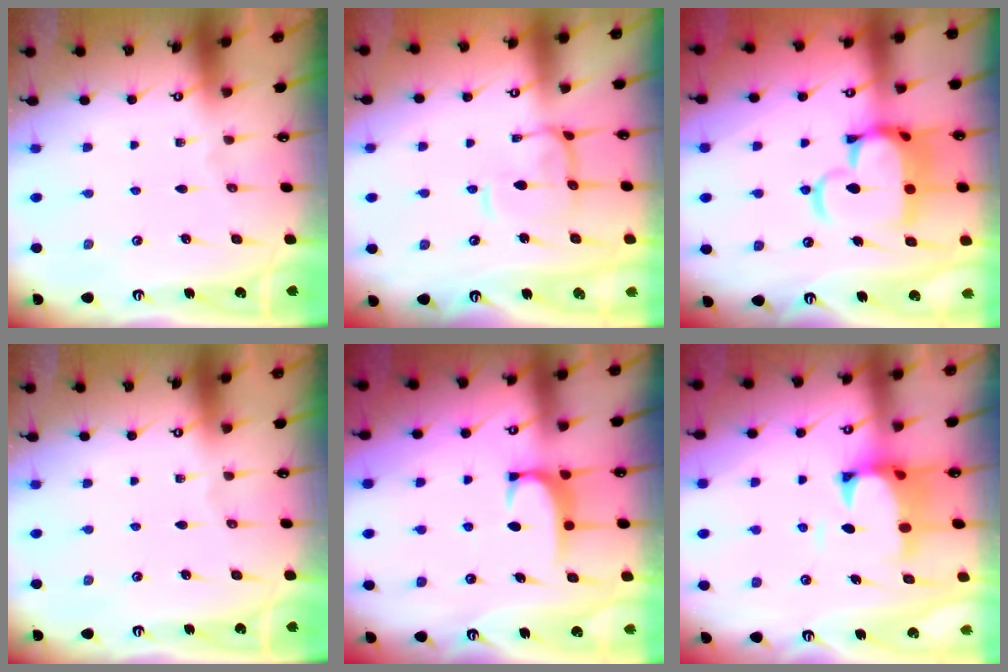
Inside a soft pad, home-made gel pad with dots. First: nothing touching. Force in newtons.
{"total": 5.6, "press": 5.5, "slide": 0.9}
{"total": 12.6, "press": 12.5, "slide": 1.8}
{"total": 0.0}
{"total": 1.8, "press": 1.7, "slide": 0.5}
{"total": 2.6, "press": 2.4, "slide": 1.1}